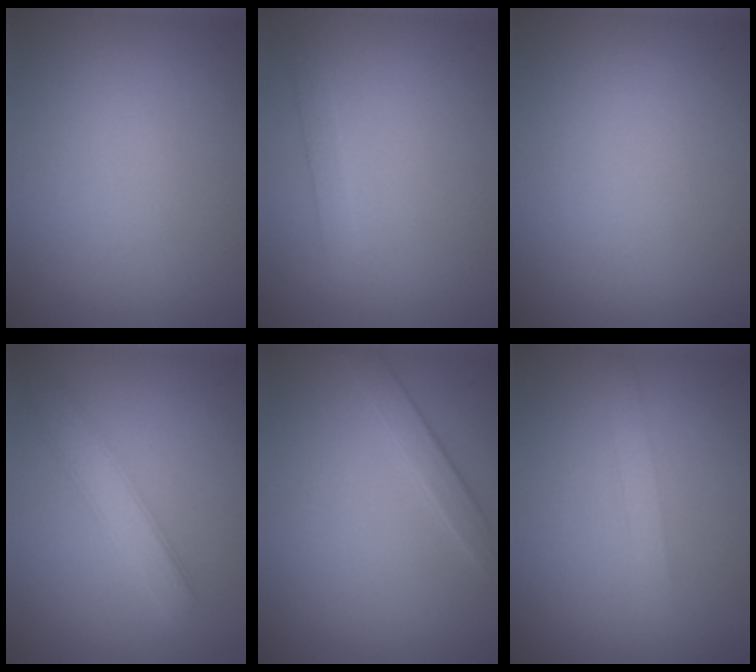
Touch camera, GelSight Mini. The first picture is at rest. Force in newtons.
{"total": 1.3, "press": 1.3, "slide": 0.1}
{"total": 0.0}
{"total": 3.7, "press": 3.7, "slide": 0.2}
{"total": 1.6, "press": 1.6, "slide": 0.0}
{"total": 1.6, "press": 1.6, "slide": 0.1}